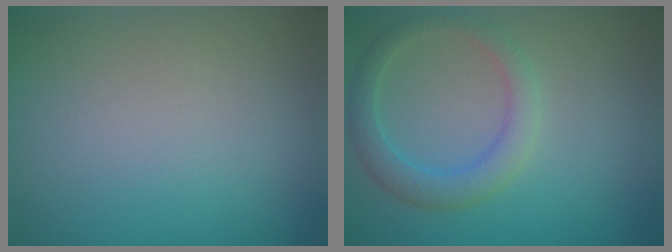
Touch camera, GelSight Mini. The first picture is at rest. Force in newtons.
{"total": 2.8, "press": 2.8, "slide": 0.1}